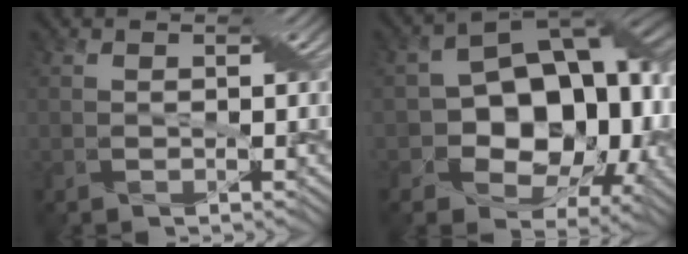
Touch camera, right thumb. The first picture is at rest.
{"total": 17.2, "force": [-1.0, 12.3, 11.9], "torque": [-0.150, -0.014, -0.010]}